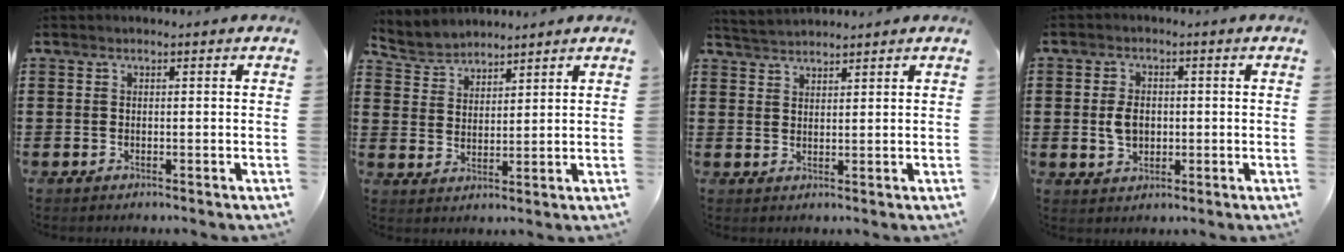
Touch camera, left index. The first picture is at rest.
{"total": 3.8, "force": [3.6, 1.2, -0.2], "torque": [-0.015, -0.008, 0.066]}
{"total": 2.5, "force": [2.5, 0.1, -0.1], "torque": [-0.007, -0.002, 0.049]}
{"total": 4.2, "force": [-0.1, 2.9, 3.1], "torque": [-0.062, 0.003, -0.006]}